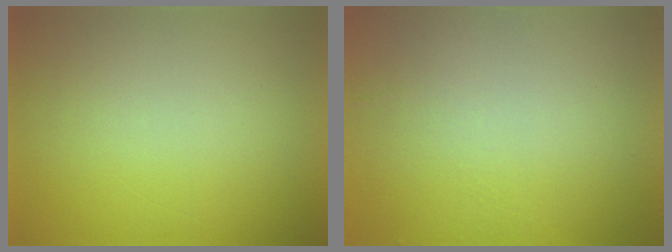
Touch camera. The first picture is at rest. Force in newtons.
{"total": 4.5}